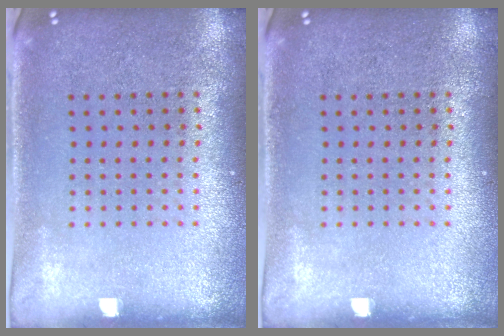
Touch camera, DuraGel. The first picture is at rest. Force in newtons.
{"total": 0.0}